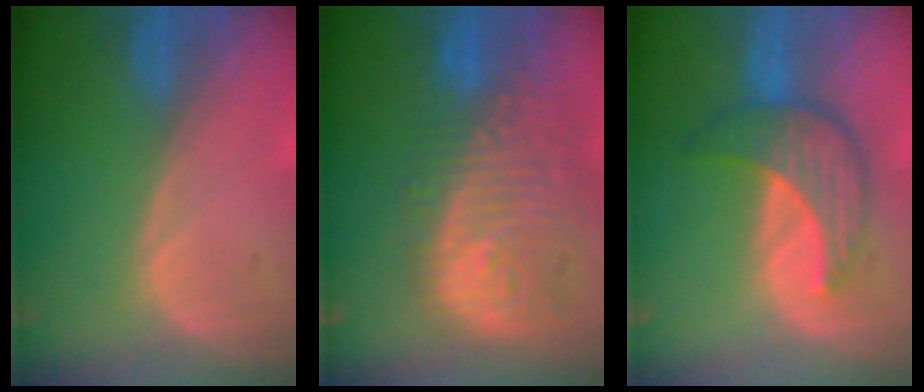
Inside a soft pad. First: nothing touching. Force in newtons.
{"total": 12.2, "press": 10.9, "slide": 5.5}
{"total": 7.3, "press": 7.2, "slide": 0.8}